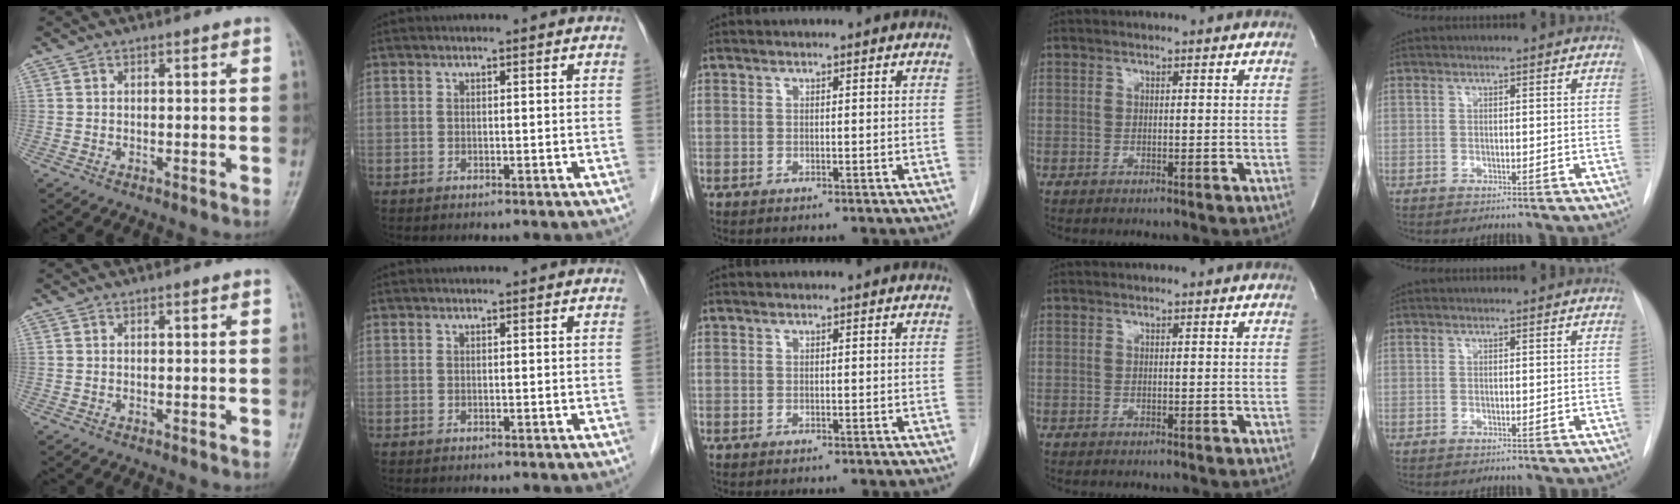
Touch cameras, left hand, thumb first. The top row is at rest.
{}